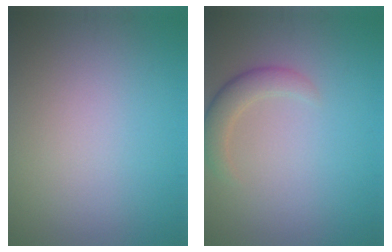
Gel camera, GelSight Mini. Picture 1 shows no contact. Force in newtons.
{"total": 2.5, "press": 2.5, "slide": 0.2}